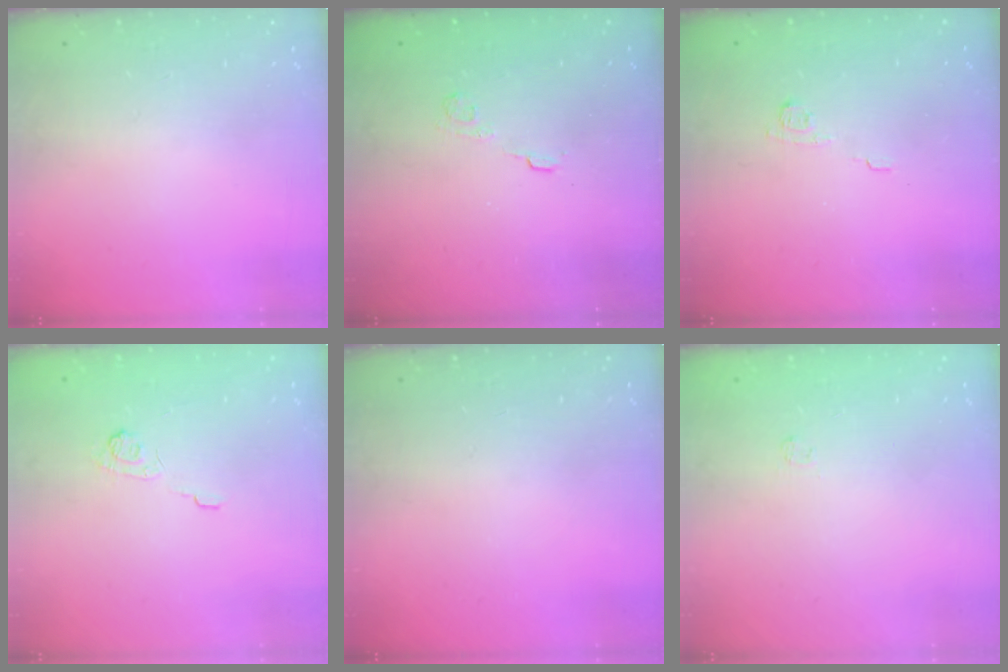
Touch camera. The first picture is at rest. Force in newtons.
{"total": 2.7, "press": 2.3, "slide": 1.4}
{"total": 3.8, "press": 3.6, "slide": 1.1}
{"total": 2.5, "press": 2.1, "slide": 1.4}
{"total": 0.0}
{"total": 1.7, "press": 1.2, "slide": 1.1}